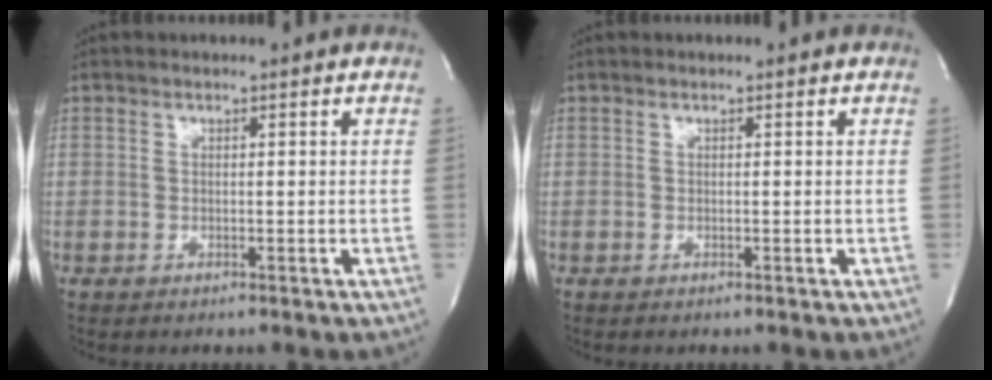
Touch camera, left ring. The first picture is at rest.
{"total": 0.0}